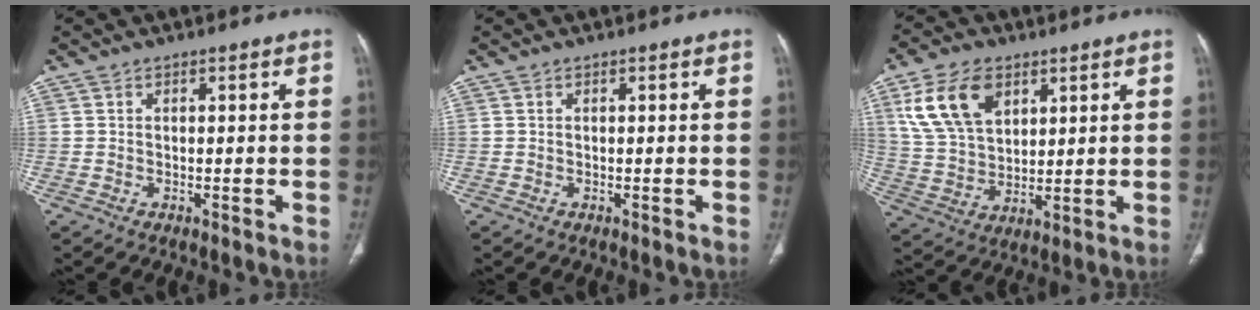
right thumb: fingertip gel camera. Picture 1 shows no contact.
{"total": 0.0}
{"total": 13.3, "force": [6.1, 8.2, 8.4], "torque": [-0.146, -0.014, 0.126]}